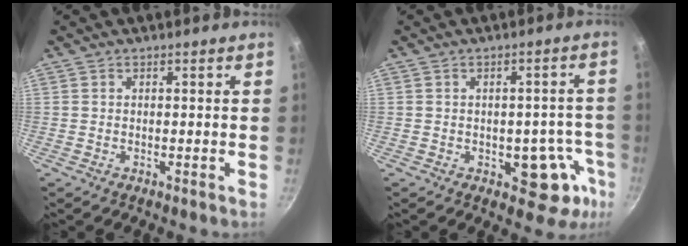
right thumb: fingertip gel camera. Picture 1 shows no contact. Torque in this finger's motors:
{"motor_torque": [2.81, 2.20, 0.57, -0.56, -0.02]}